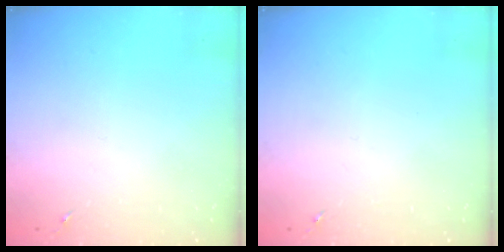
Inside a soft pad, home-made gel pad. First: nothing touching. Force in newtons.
{"total": 0.0}